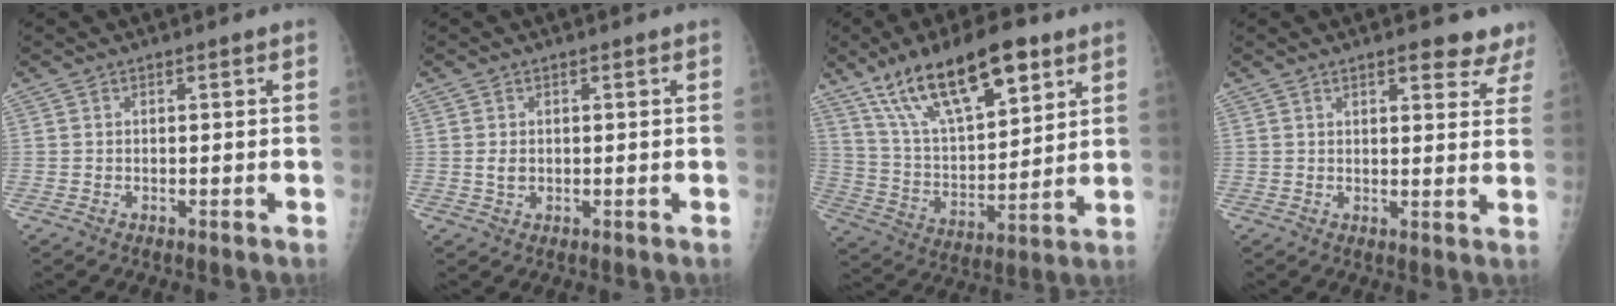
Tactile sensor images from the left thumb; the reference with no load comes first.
{"total": 1.6, "force": [0.2, 1.2, 1.1], "torque": [-0.015, -0.002, 0.008]}
{"total": 20.4, "force": [12.3, 7.9, 14.2], "torque": [-0.211, -0.040, 0.227]}
{"total": 7.6, "force": [6.0, 2.6, 3.8], "torque": [-0.011, -0.027, 0.060]}